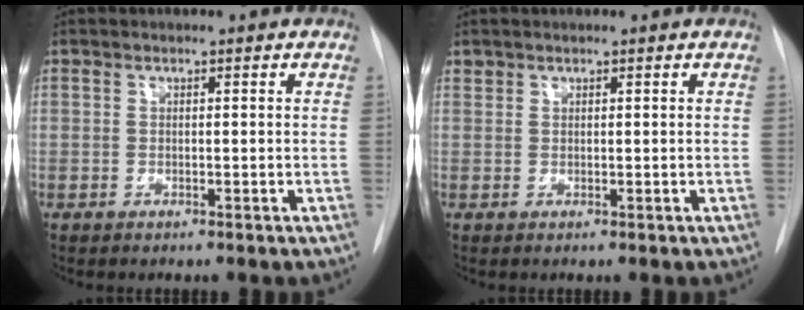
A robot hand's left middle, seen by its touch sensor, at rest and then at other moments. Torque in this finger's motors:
{"motor_torque": [0.04, -0.03, 0.15, 0.01]}